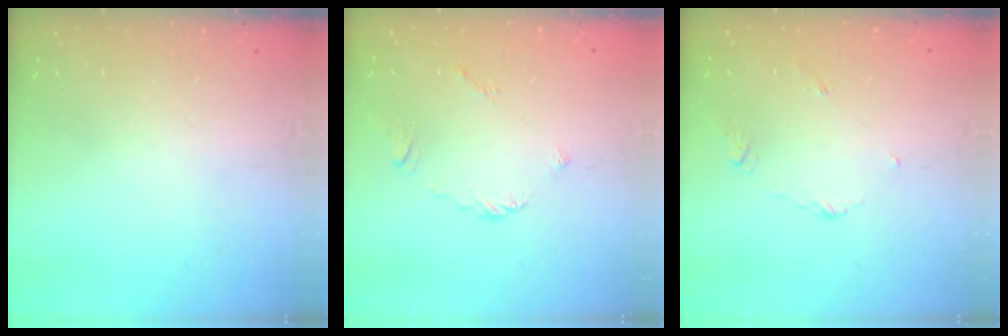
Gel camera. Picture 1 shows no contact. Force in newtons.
{"total": 2.2, "press": 2.2, "slide": 0.6}
{"total": 2.9, "press": 2.9, "slide": 0.3}